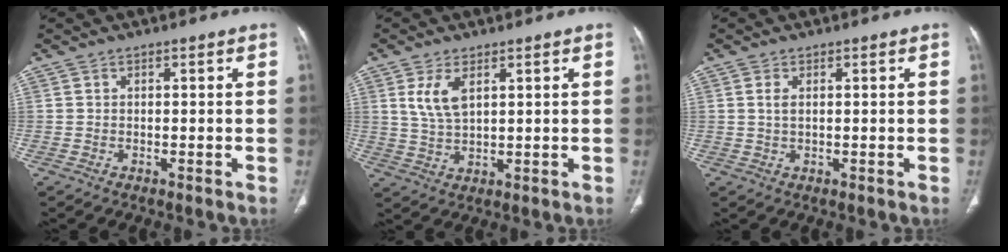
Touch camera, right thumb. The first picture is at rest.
{"total": 5.9, "force": [2.4, 2.8, 4.6], "torque": [-0.095, -0.010, 0.058]}
{"total": 1.8, "force": [0.5, 0.9, 1.5], "torque": [-0.035, 0.002, 0.015]}